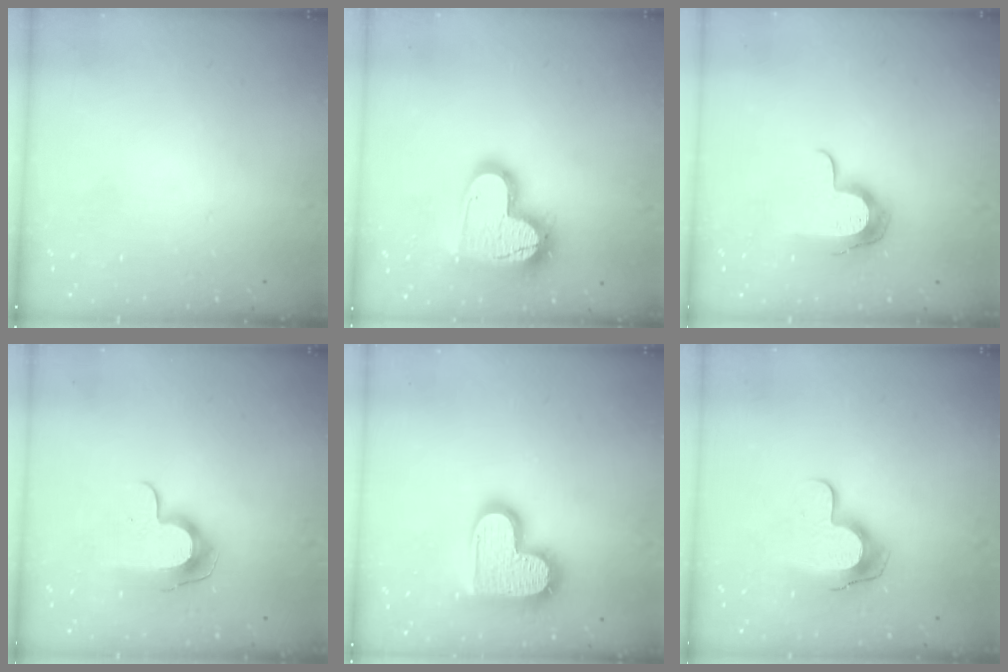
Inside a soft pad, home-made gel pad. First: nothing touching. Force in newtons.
{"total": 19.6, "press": 19.6, "slide": 1.8}
{"total": 11.3, "press": 11.2, "slide": 0.7}
{"total": 10.1, "press": 10.0, "slide": 1.0}
{"total": 17.7, "press": 17.6, "slide": 1.3}
{"total": 10.9, "press": 10.9, "slide": 1.1}